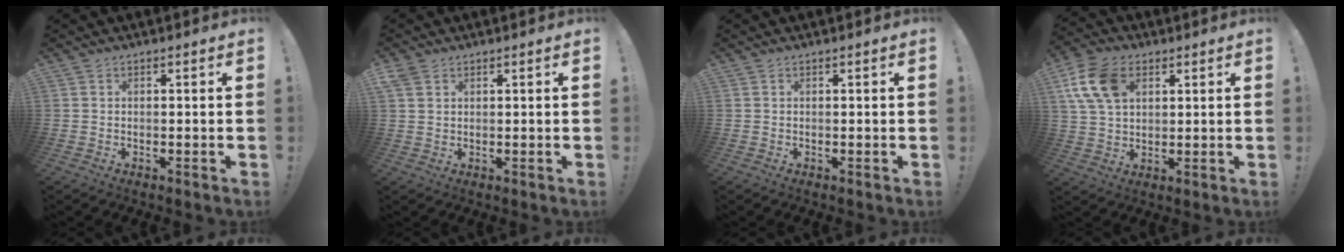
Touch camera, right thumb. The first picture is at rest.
{"total": 3.2, "force": [2.0, 2.2, 1.2], "torque": [-0.019, -0.004, 0.038]}
{"total": 0.0}
{"total": 13.2, "force": [5.0, 8.9, 8.4], "torque": [-0.166, -0.004, 0.097]}